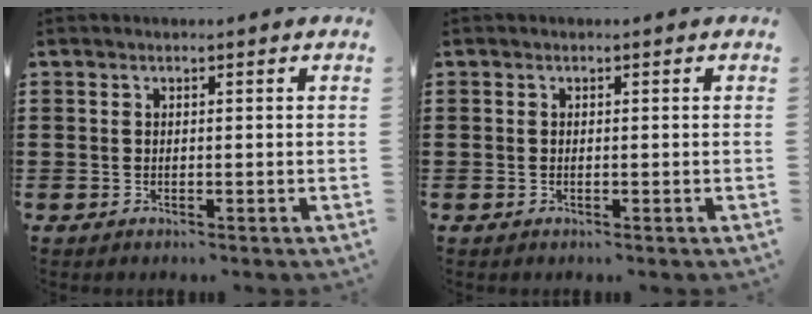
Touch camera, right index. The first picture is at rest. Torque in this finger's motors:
{"motor_torque": [0.65, 1.49, 0.02, -0.01]}